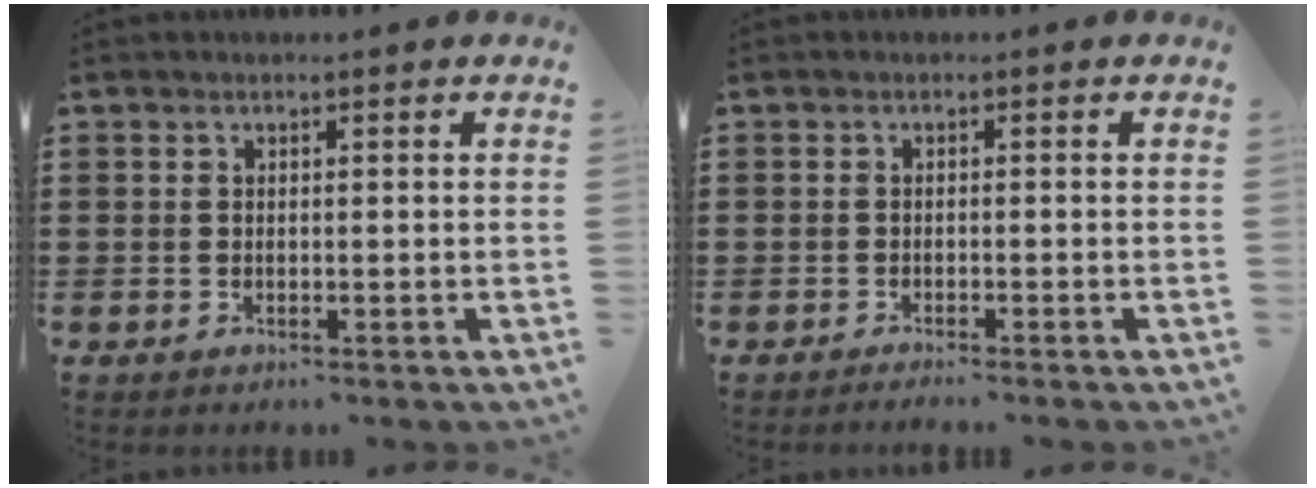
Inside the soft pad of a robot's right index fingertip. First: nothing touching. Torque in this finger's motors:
{"motor_torque": [0.08, 0.33, -0.30, 0.00]}